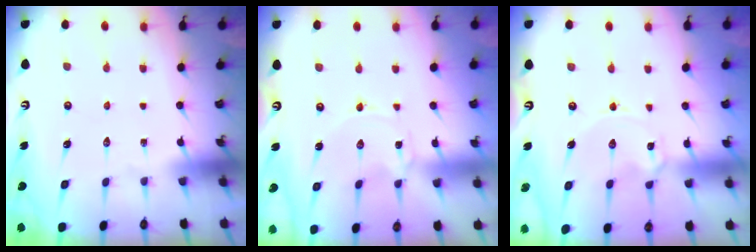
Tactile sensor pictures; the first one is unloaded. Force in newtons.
{"total": 0.0}
{"total": 2.4, "press": 2.4, "slide": 0.1}